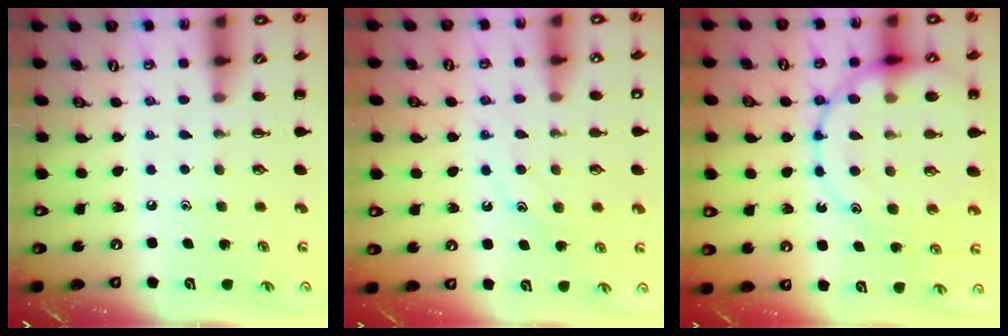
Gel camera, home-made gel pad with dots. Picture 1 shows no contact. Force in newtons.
{"total": 11.8, "press": 11.7, "slide": 1.4}
{"total": 21.0, "press": 20.8, "slide": 2.9}